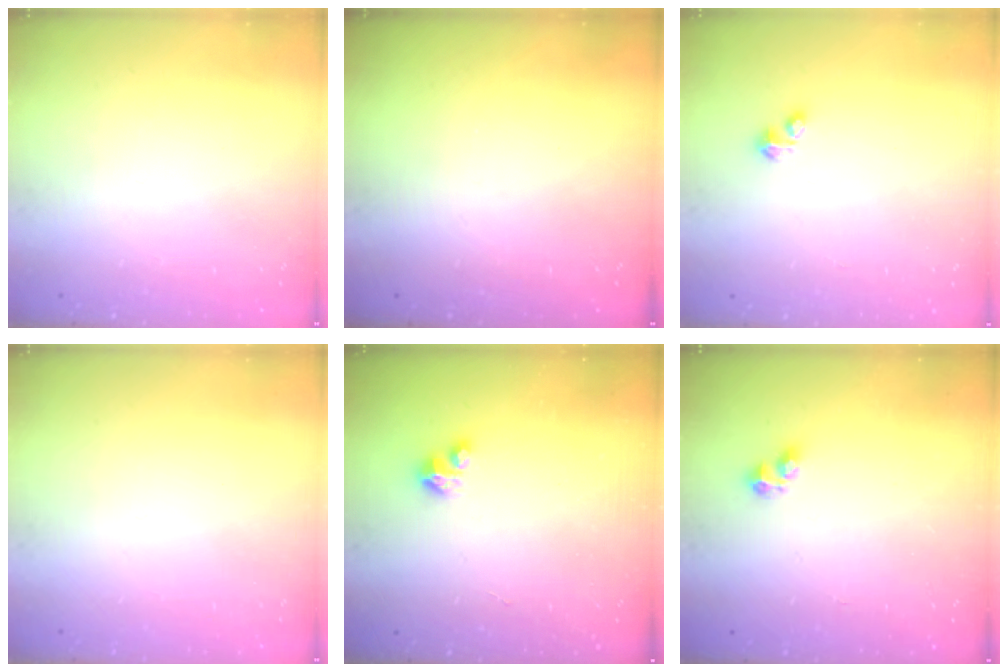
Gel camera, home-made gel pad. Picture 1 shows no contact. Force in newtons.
{"total": 0.0}
{"total": 1.1, "press": 1.1, "slide": 0.3}
{"total": 0.0}
{"total": 2.9, "press": 2.9, "slide": 0.2}
{"total": 2.8, "press": 2.7, "slide": 0.5}